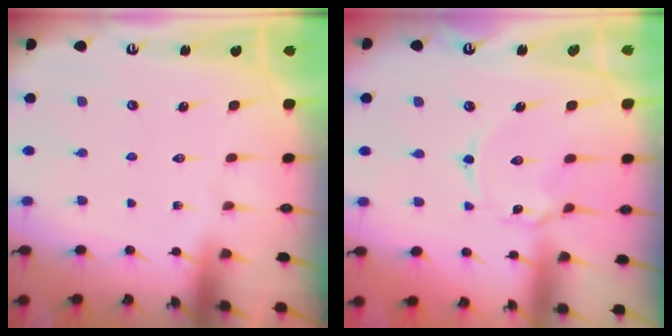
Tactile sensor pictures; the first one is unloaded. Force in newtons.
{"total": 3.0, "press": 3.0, "slide": 0.4}